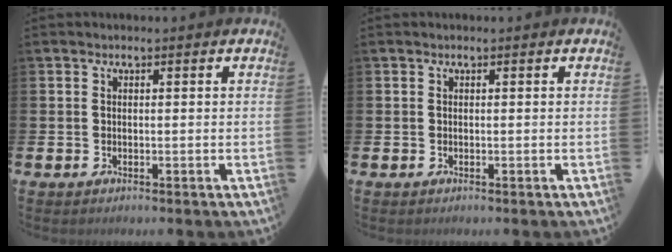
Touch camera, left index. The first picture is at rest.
{"total": 0.0}